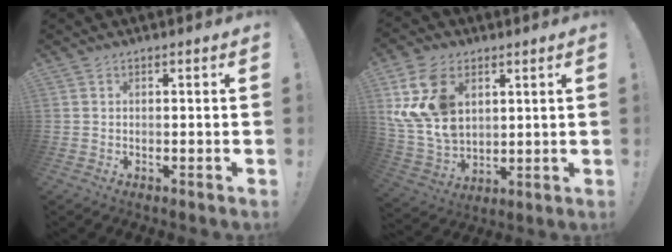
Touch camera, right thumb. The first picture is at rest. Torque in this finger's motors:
{"motor_torque": [1.95, 3.05, 0.95, 0.13, 0.16]}